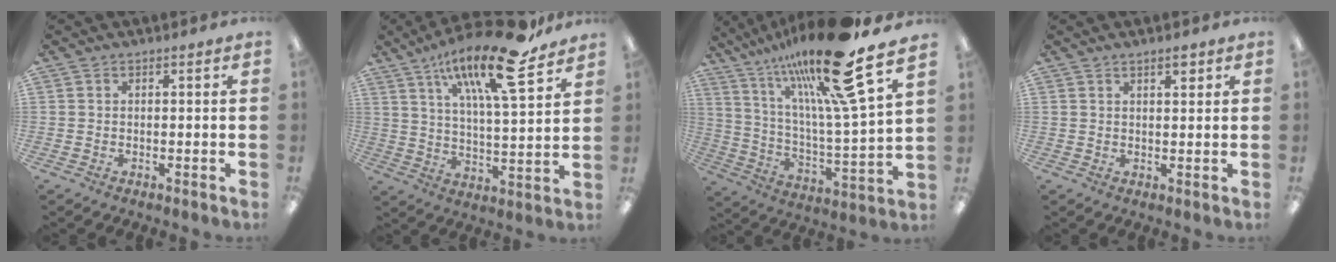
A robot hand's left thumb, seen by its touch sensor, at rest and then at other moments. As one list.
[{"total": 20.0, "force": [12.7, 5.4, 14.5], "torque": [-0.235, -0.070, 0.201]}, {"total": 24.5, "force": [18.3, 2.9, 16.0], "torque": [-0.284, -0.105, 0.288]}, {"total": 2.4, "force": [1.8, 0.6, 1.5], "torque": [-0.015, -0.006, 0.029]}]